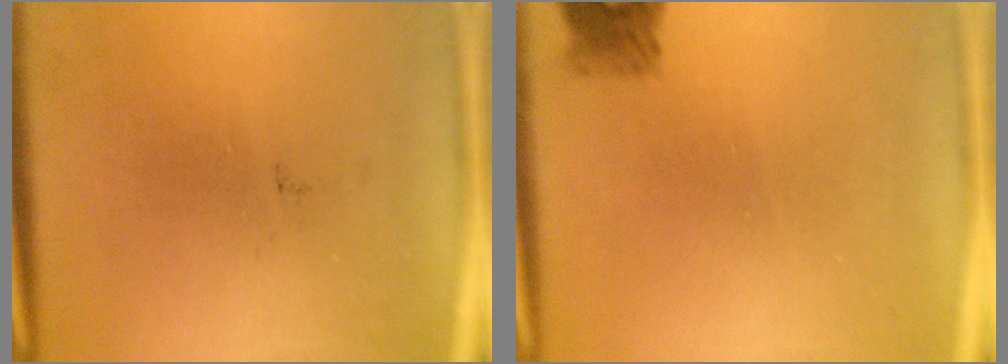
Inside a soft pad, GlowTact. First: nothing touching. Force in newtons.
{"total": 2.1}